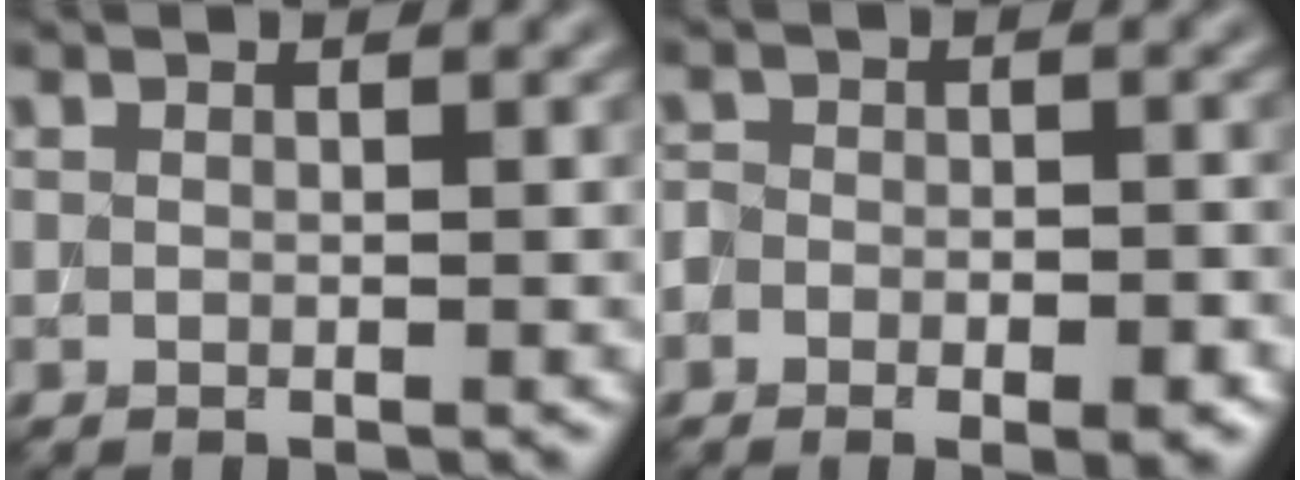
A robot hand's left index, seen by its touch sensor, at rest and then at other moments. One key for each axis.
{"total": 4.6, "fx": -2.5, "fy": 2.6, "fz": 2.8, "tx": -0.026, "ty": 0.006, "tz": -0.034}